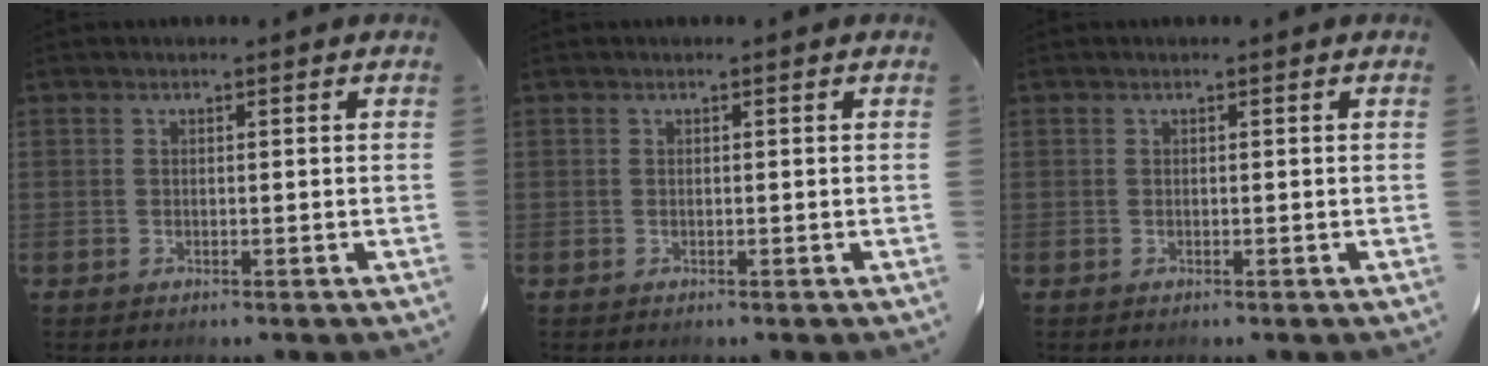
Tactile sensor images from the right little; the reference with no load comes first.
{"total": 0.0}
{"total": 0.0}